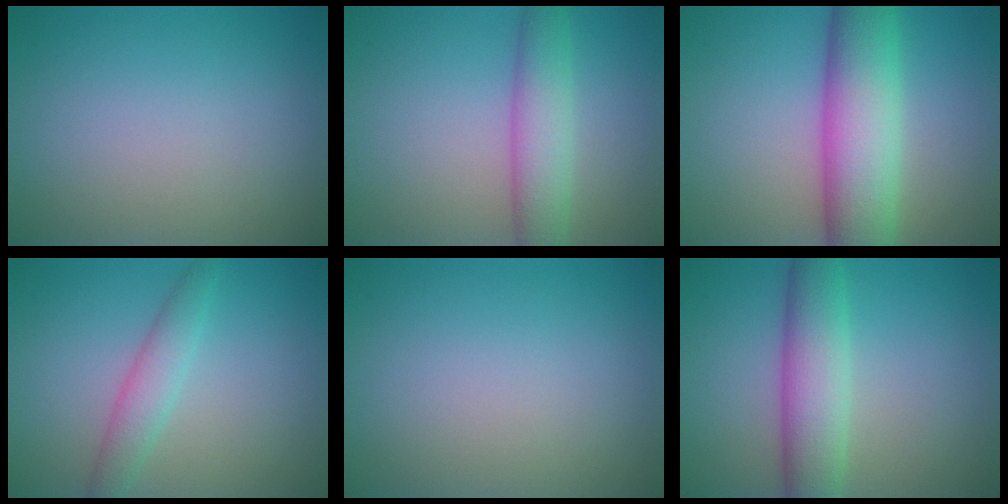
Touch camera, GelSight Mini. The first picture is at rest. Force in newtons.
{"total": 4.3, "press": 4.3, "slide": 0.1}
{"total": 9.0, "press": 9.0, "slide": 0.2}
{"total": 2.7, "press": 2.7, "slide": 0.0}
{"total": 0.0}
{"total": 5.6, "press": 5.6, "slide": 0.1}